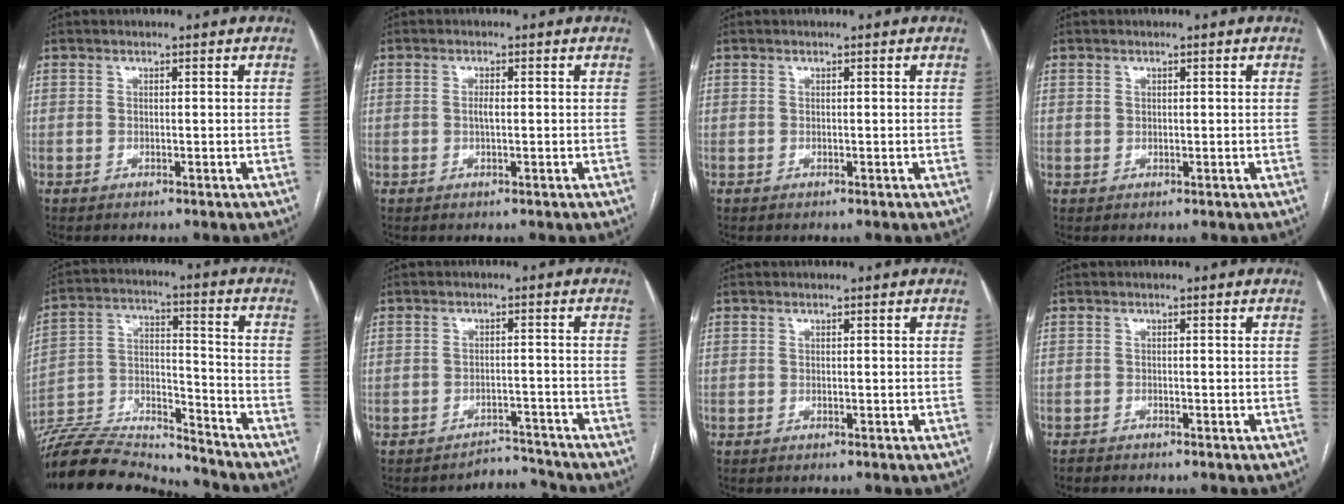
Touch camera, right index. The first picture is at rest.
{"total": 1.4, "force": [-0.1, 0.3, 1.3], "torque": [-0.028, 0.001, -0.001]}
{"total": 0.0}
{"total": 0.5, "force": [0.2, 0.5, 0.2], "torque": [0.000, 0.001, 0.002]}
{"total": 17.6, "force": [-17.1, 0.8, 4.2], "torque": [-0.080, 0.024, -0.301]}
{"total": 3.6, "force": [-3.3, 0.0, -1.4], "torque": [0.031, 0.008, -0.046]}
{"total": 0.0}
{"total": 1.0, "force": [-0.9, 0.1, 0.2], "torque": [-0.007, -0.001, -0.017]}